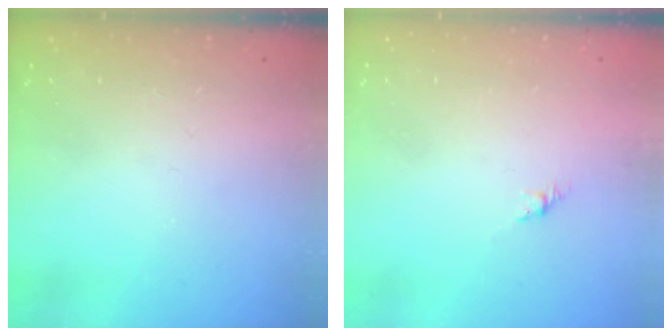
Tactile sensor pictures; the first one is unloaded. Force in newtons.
{"total": 3.0, "press": 2.9, "slide": 0.7}